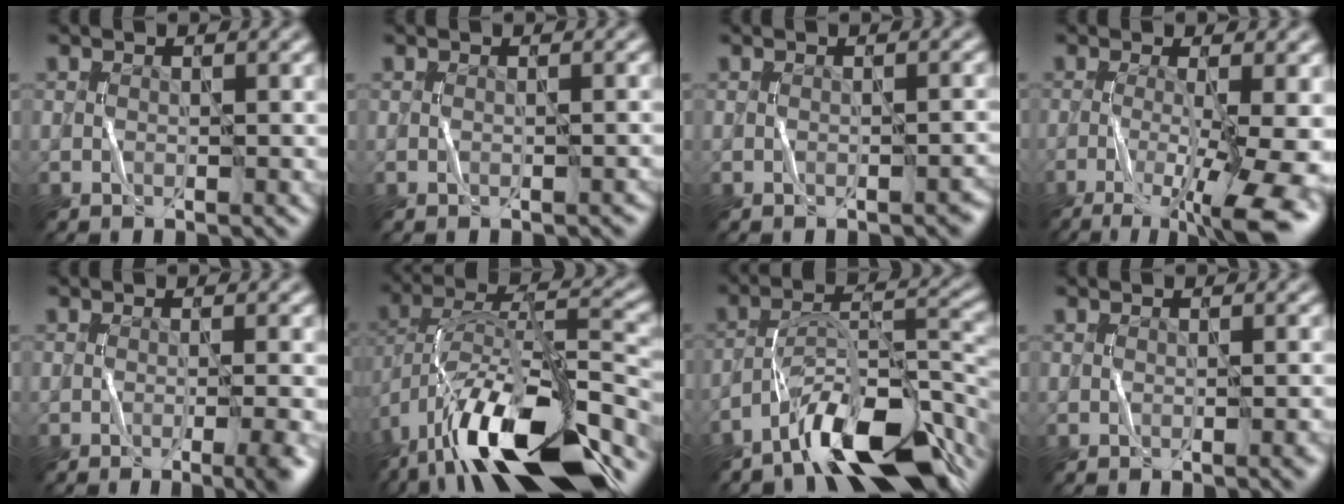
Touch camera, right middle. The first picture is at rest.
{"total": 0.7, "force": [-0.2, 0.3, 0.6], "torque": [-0.002, 0.004, -0.003]}
{"total": 1.4, "force": [-0.8, 0.4, 1.1], "torque": [-0.007, 0.009, -0.012]}
{"total": 8.7, "force": [-3.8, 2.3, 7.5], "torque": [-0.129, -0.011, -0.057]}
{"total": 6.7, "force": [-2.0, 2.9, 5.7], "torque": [-0.035, 0.004, -0.014]}
{"total": 15.5, "force": [-9.3, 5.4, 11.2], "torque": [-0.211, 0.021, -0.158]}
{"total": 10.1, "force": [-7.3, 3.1, 6.3], "torque": [-0.099, 0.011, -0.130]}
{"total": 2.7, "force": [-0.7, 1.2, 2.4], "torque": [-0.001, 0.012, -0.005]}